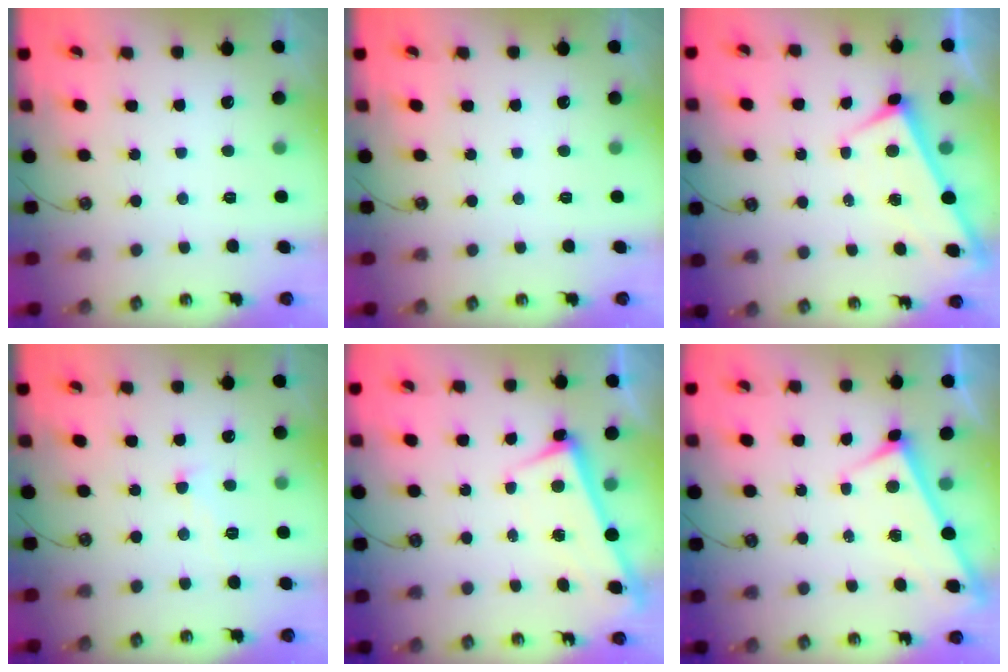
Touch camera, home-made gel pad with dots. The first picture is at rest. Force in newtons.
{"total": 0.0}
{"total": 1.7, "press": 1.7, "slide": 0.1}
{"total": 0.6, "press": 0.4, "slide": 0.4}
{"total": 2.8, "press": 2.8, "slide": 0.4}
{"total": 3.2, "press": 3.2, "slide": 0.2}